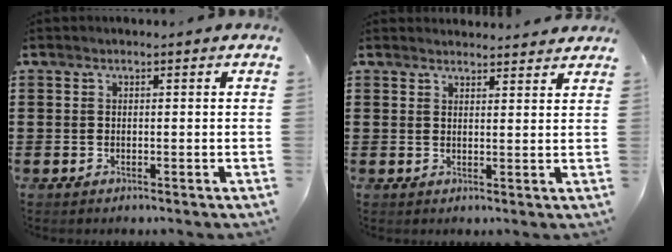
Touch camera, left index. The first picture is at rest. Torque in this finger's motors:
{"motor_torque": [1.51, 0.62, 0.11, 0.00]}